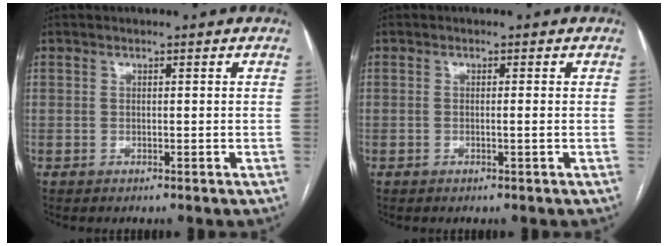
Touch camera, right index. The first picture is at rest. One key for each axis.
{"total": 0.8, "fx": -0.2, "fy": -0.2, "fz": 0.8, "tx": -0.012, "ty": 0.000, "tz": -0.003}